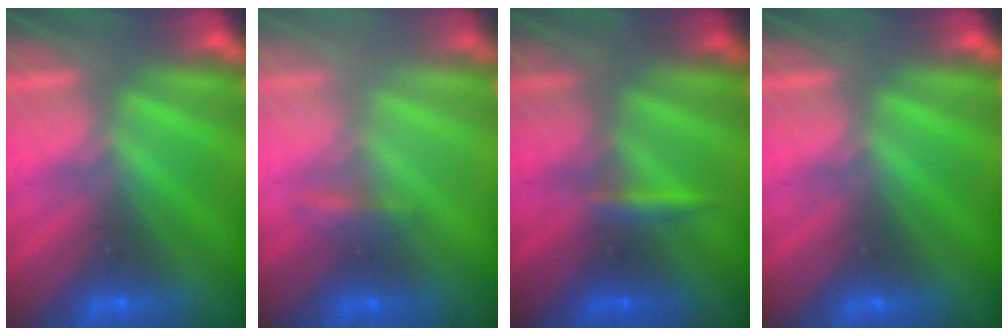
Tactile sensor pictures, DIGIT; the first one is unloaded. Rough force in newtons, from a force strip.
{"total": 2.2}
{"total": 2.4}
{"total": 0.0}